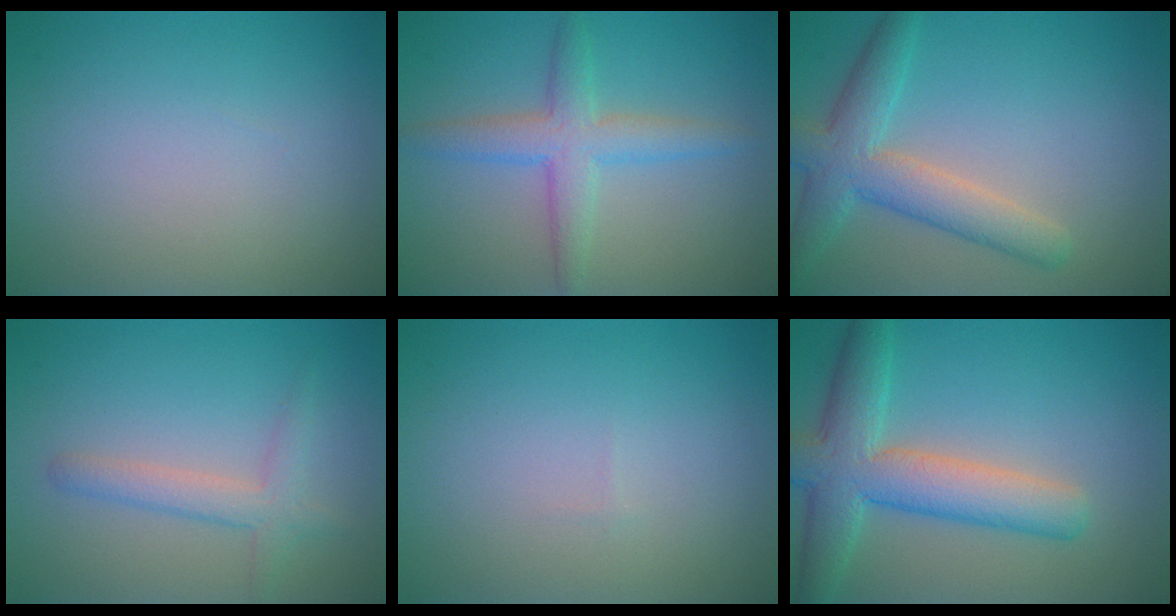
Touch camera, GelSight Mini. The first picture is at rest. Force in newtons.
{"total": 4.9, "press": 4.9, "slide": 0.0}
{"total": 5.2, "press": 5.2, "slide": 0.2}
{"total": 2.5, "press": 2.5, "slide": 0.2}
{"total": 0.0}
{"total": 7.1, "press": 7.1, "slide": 0.5}